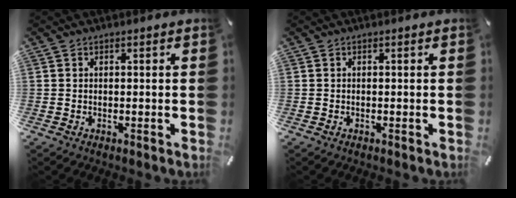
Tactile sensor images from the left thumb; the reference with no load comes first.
{"total": 0.0}